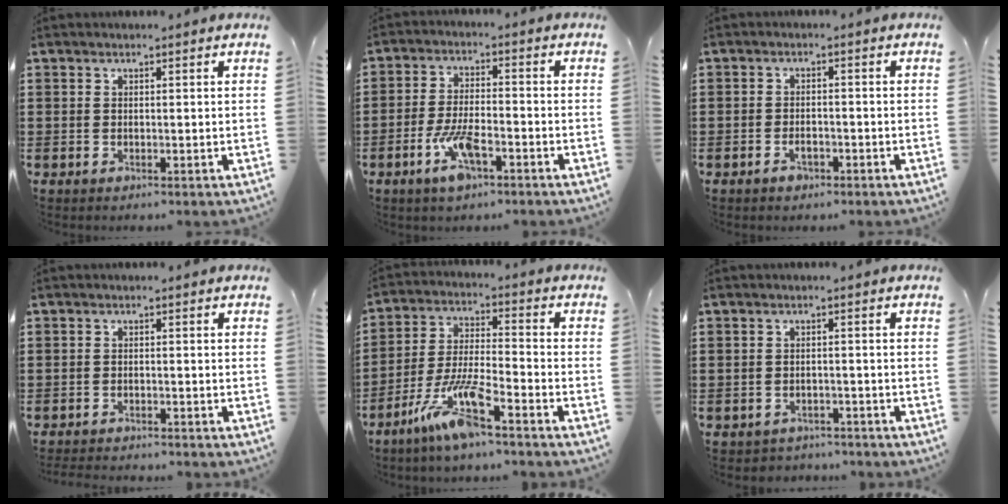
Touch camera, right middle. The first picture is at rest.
{"total": 7.1, "force": [-3.5, 2.4, 5.7], "torque": [-0.117, -0.002, -0.064]}
{"total": 2.0, "force": [-1.3, 1.0, 1.2], "torque": [-0.026, 0.001, -0.026]}
{"total": 1.7, "force": [-1.7, 0.1, 0.0], "torque": [-0.005, 0.001, -0.036]}
{"total": 9.5, "force": [-6.7, 1.0, 6.7], "torque": [-0.154, -0.012, -0.132]}
{"total": 1.8, "force": [-1.7, 0.5, -0.2], "torque": [-0.003, 0.001, -0.041]}